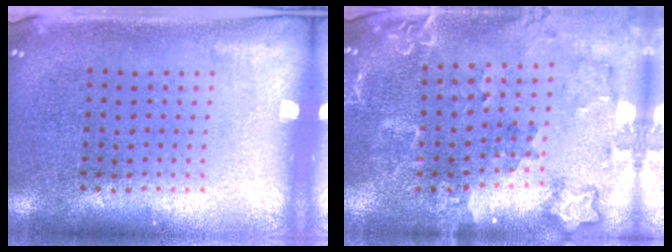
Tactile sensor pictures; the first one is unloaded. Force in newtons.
{"total": 1.8, "press": 1.7, "slide": 0.4}